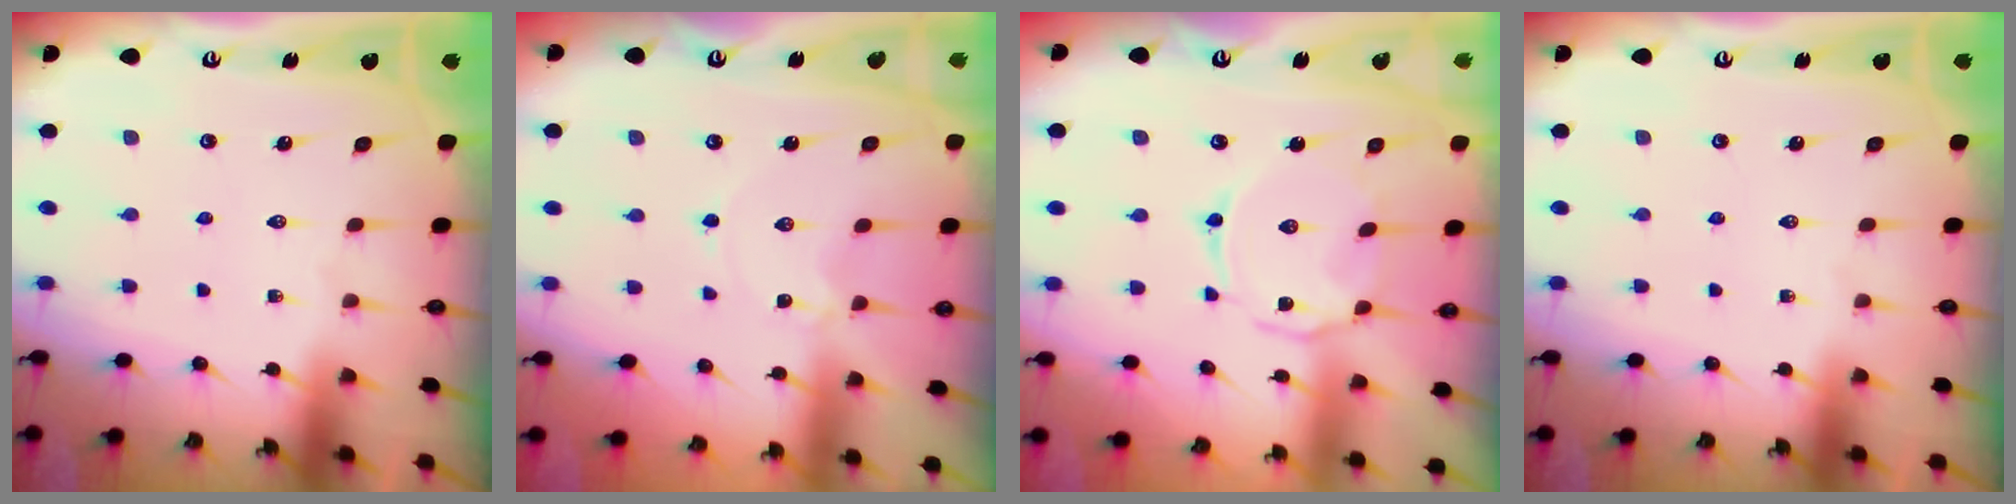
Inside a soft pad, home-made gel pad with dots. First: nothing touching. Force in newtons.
{"total": 0.9, "press": 0.9, "slide": 0.1}
{"total": 4.7, "press": 4.7, "slide": 0.3}
{"total": 0.0}